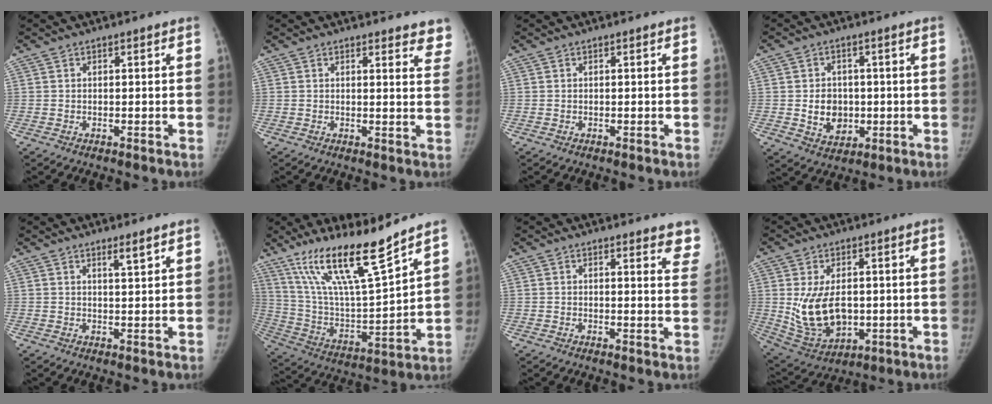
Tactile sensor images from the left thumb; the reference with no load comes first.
{"total": 6.9, "force": [6.3, 2.0, 1.9], "torque": [0.021, -0.031, 0.044]}
{"total": 0.0}
{"total": 7.2, "force": [-0.4, 5.9, 4.0], "torque": [-0.035, 0.001, 0.004]}
{"total": 2.6, "force": [1.8, 0.1, 1.8], "torque": [-0.029, -0.017, 0.032]}
{"total": 19.1, "force": [13.9, 2.3, 12.8], "torque": [-0.206, -0.073, 0.263]}
{"total": 7.5, "force": [6.6, 2.1, 3.0], "torque": [0.004, -0.033, 0.050]}
{"total": 12.6, "force": [0.2, 8.0, 9.7], "torque": [-0.157, -0.011, 0.028]}